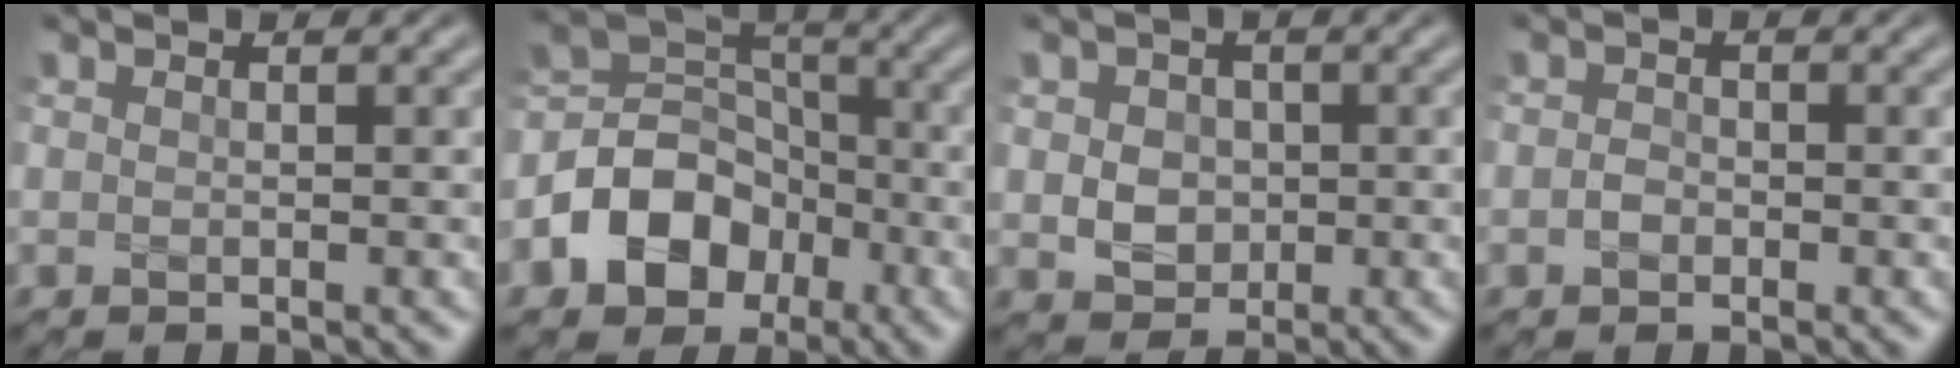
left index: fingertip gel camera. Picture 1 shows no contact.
{"total": 7.3, "force": [-3.2, 5.5, 3.4], "torque": [-0.050, 0.005, -0.071]}
{"total": 3.2, "force": [0.1, 2.8, 1.7], "torque": [-0.028, -0.004, -0.001]}
{"total": 1.1, "force": [-0.4, 0.8, 0.5], "torque": [-0.012, 0.000, -0.011]}